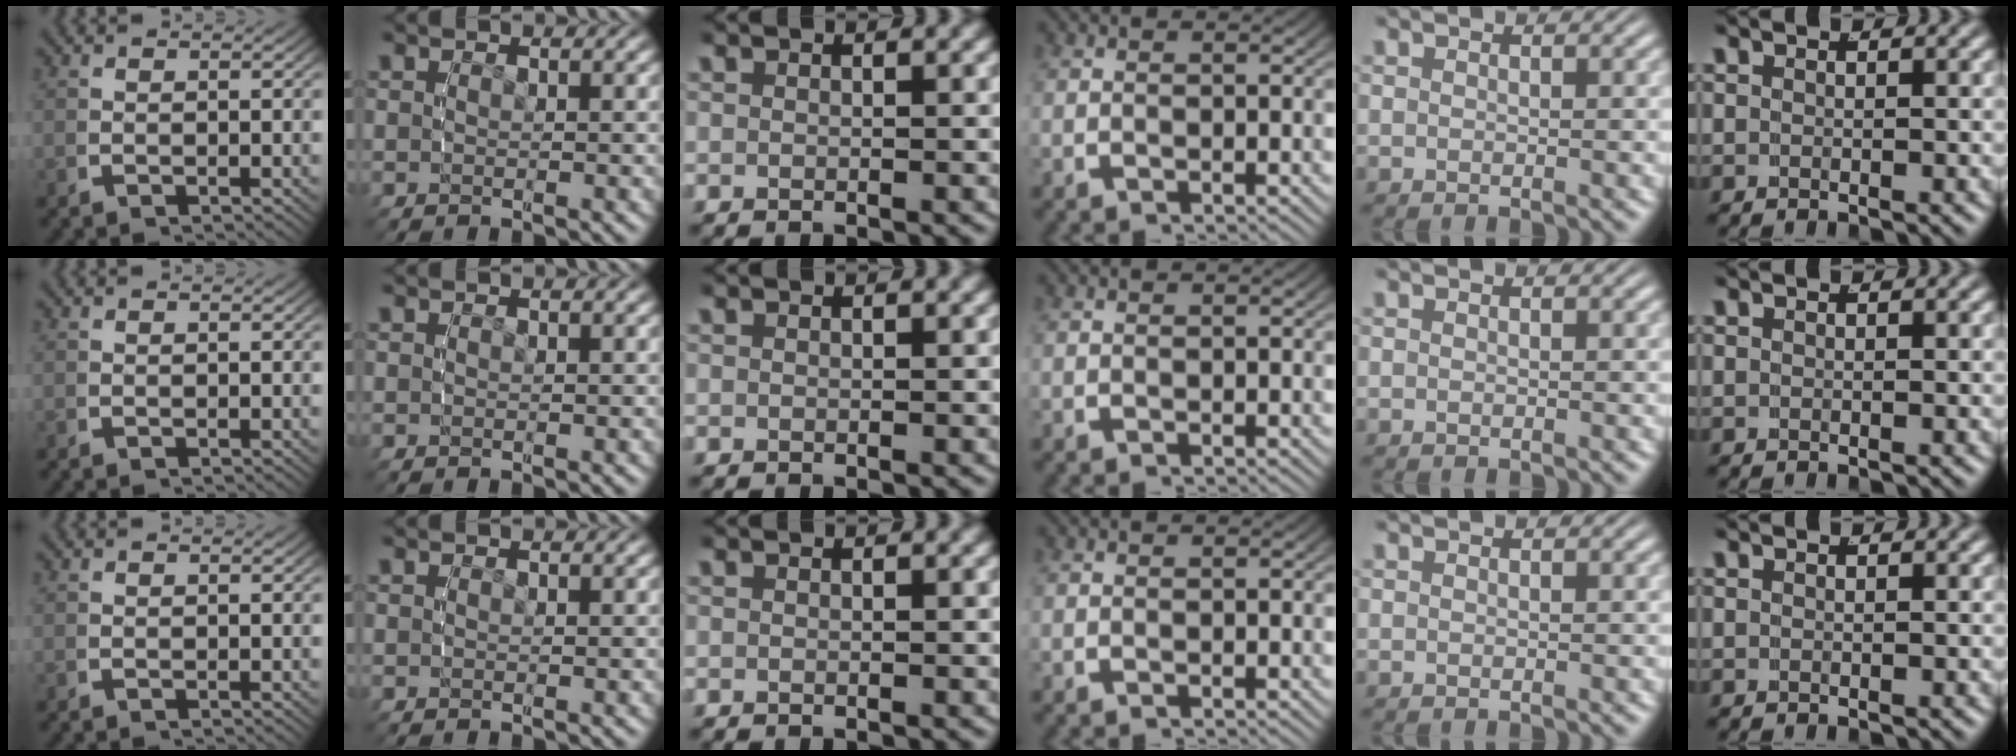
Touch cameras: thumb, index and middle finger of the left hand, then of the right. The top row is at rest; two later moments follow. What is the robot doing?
{"motion": "reach", "object": "jacket"}